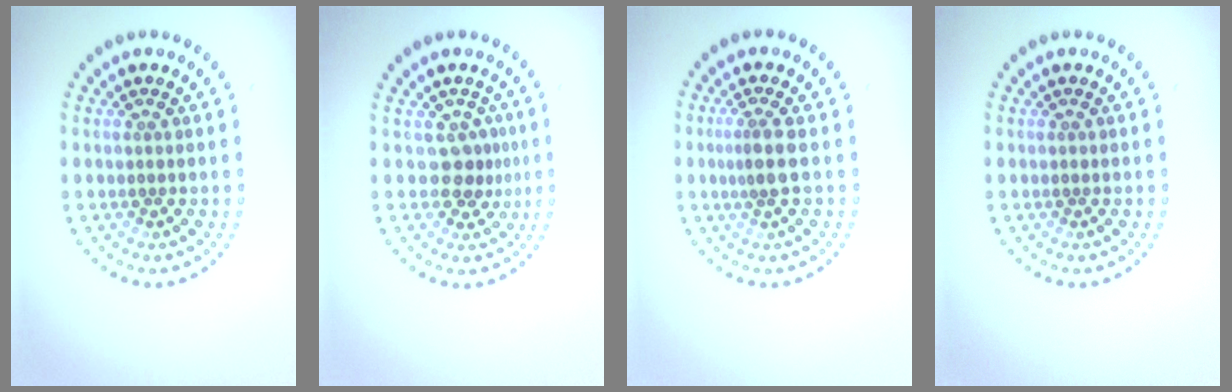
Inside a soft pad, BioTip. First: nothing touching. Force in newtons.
{"total": 2.2, "press": 1.5, "slide": 1.6}
{"total": 2.1, "press": 1.6, "slide": 1.4}
{"total": 0.0}